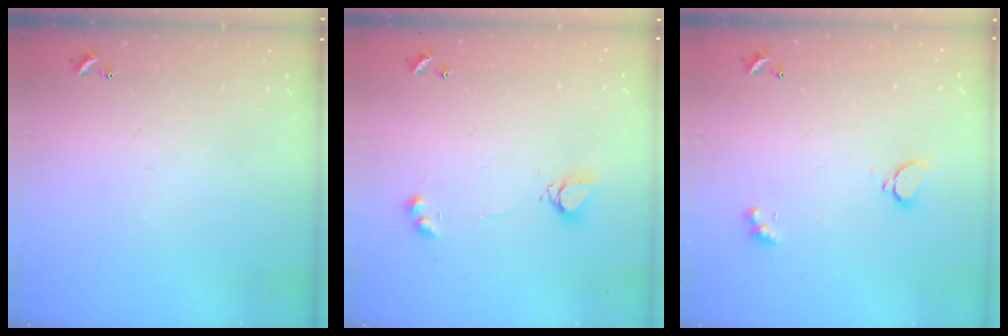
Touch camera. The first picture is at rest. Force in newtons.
{"total": 4.9, "press": 4.9, "slide": 0.3}
{"total": 1.7, "press": 1.7, "slide": 0.3}